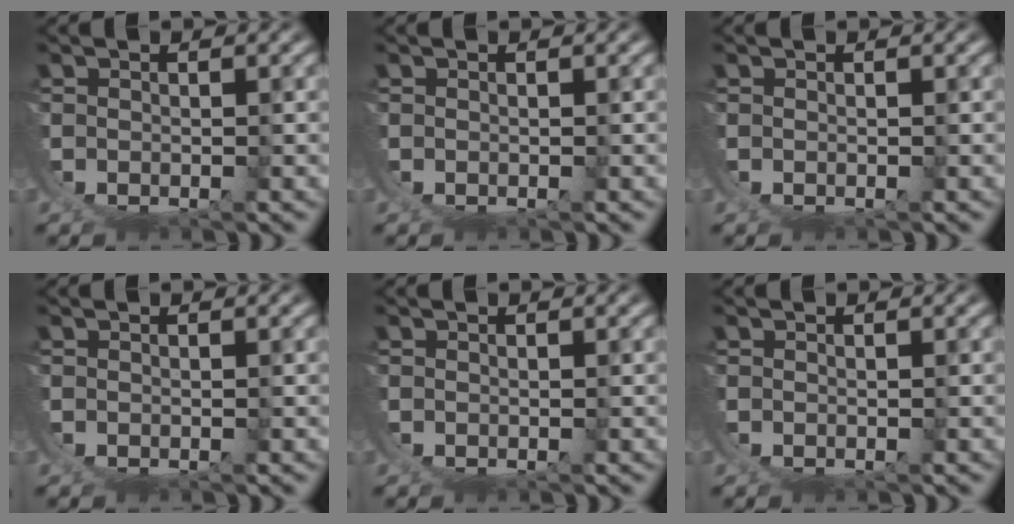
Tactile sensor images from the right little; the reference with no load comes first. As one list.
[{"total": 0.0}, {"total": 0.0}, {"total": 0.0}, {"total": 0.0}, {"total": 0.0}]